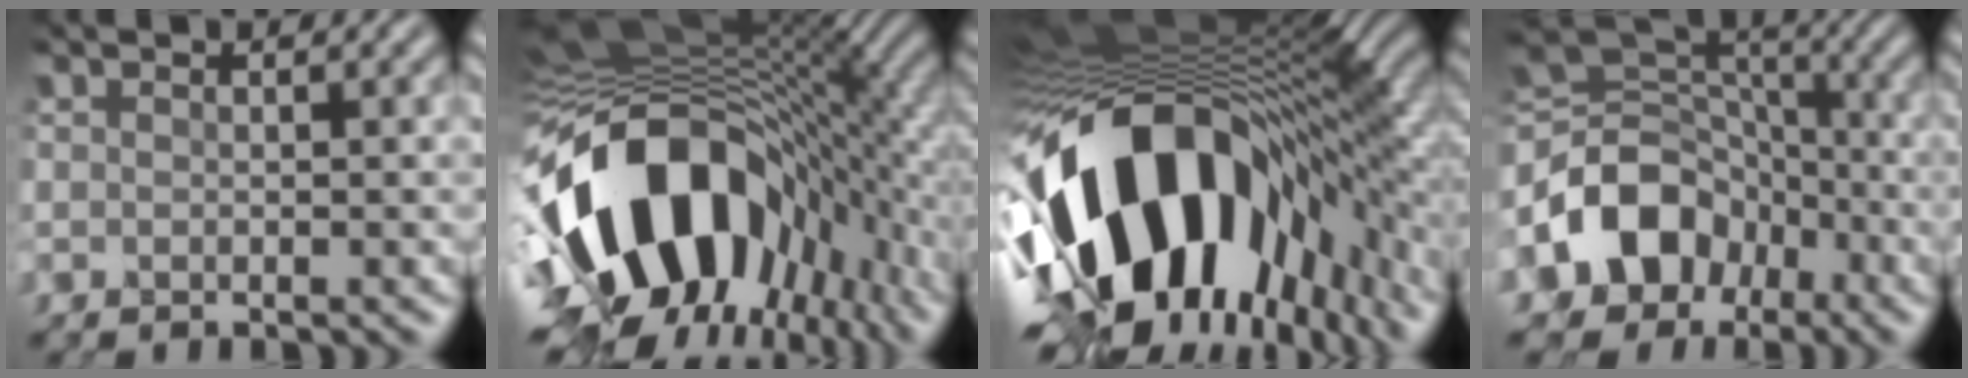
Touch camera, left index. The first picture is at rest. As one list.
[{"total": 16.8, "force": [-4.9, 9.8, 12.8], "torque": [-0.222, 0.011, -0.092]}, {"total": 18.4, "force": [-5.4, 10.0, 14.4], "torque": [-0.272, -0.028, -0.077]}, {"total": 8.7, "force": [-3.3, 6.5, 4.6], "torque": [-0.086, 0.012, -0.067]}]